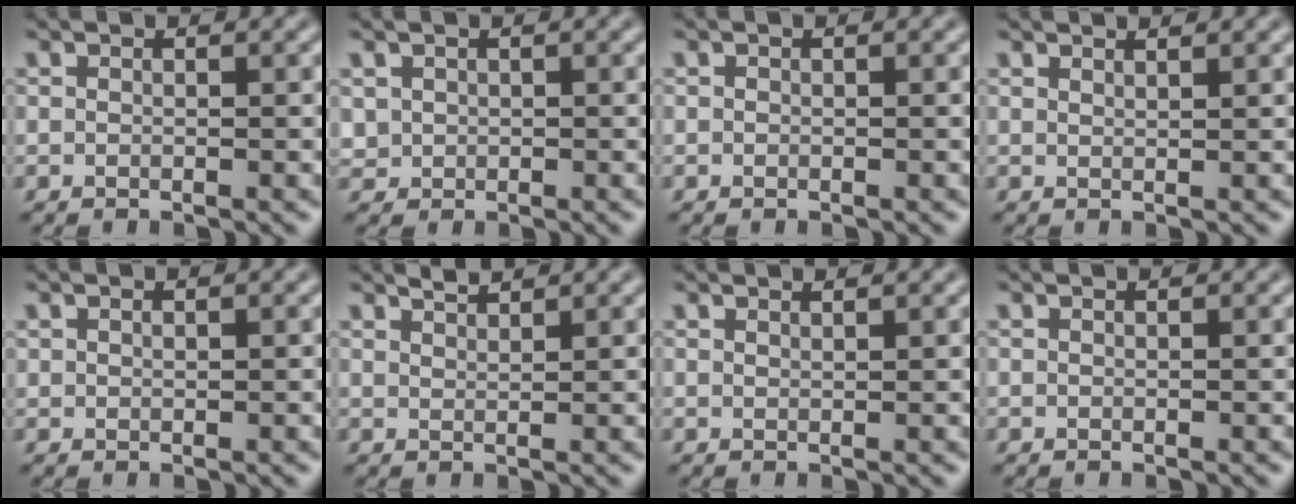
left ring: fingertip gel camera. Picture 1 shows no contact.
{"total": 0.8, "force": [0.3, 0.8, 0.1], "torque": [-0.002, -0.003, 0.008]}
{"total": 0.0}
{"total": 1.3, "force": [1.2, 0.2, 0.4], "torque": [0.002, -0.001, 0.010]}
{"total": 0.5, "force": [0.3, 0.3, 0.2], "torque": [-0.004, 0.000, 0.005]}
{"total": 1.4, "force": [1.3, 0.1, 0.3], "torque": [-0.003, 0.000, 0.020]}
{"total": 0.9, "force": [0.9, 0.2, 0.3], "torque": [0.001, -0.003, 0.008]}
{"total": 0.0}